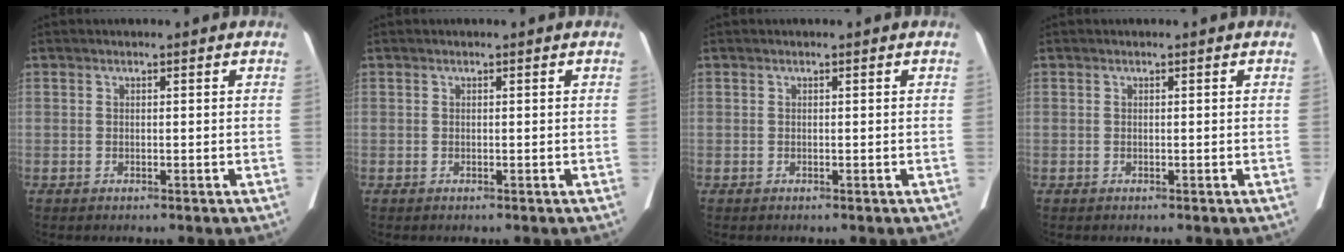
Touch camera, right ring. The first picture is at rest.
{"total": 0.0}
{"total": 0.0}
{"total": 0.0}